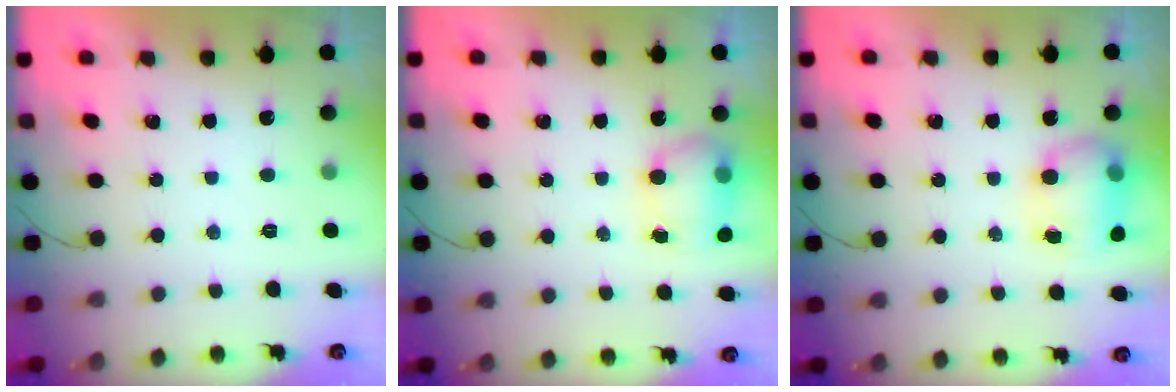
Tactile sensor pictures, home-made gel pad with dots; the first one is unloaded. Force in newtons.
{"total": 11.0, "press": 8.8, "slide": 6.6}
{"total": 11.9, "press": 9.5, "slide": 7.1}